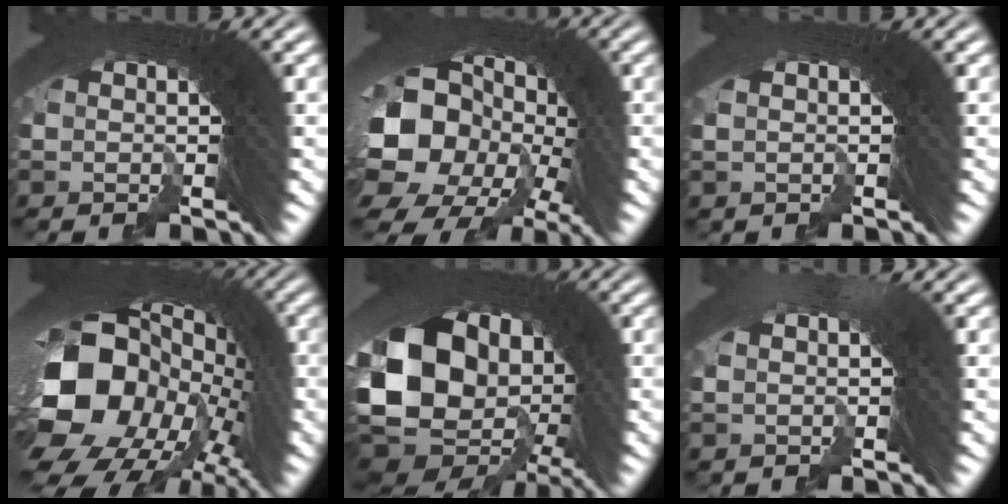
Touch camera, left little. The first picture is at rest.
{"total": 14.9, "force": [-1.6, 11.2, 9.7], "torque": [-0.182, -0.030, -0.020]}
{"total": 0.0}
{"total": 21.8, "force": [-1.9, 14.1, 16.6], "torque": [-0.258, -0.019, -0.022]}
{"total": 15.5, "force": [-3.7, 11.3, 10.0], "torque": [-0.217, -0.058, -0.036]}
{"total": 0.7, "force": [-0.1, -0.6, -0.2], "torque": [0.019, 0.014, -0.004]}